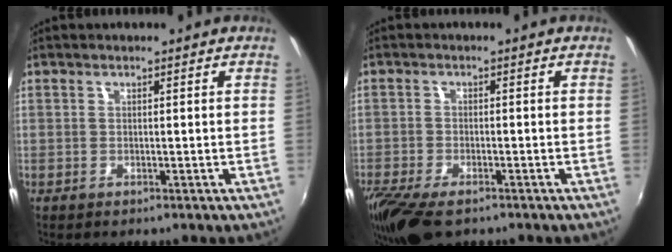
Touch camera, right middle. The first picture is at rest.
{"total": 10.3, "force": [-7.4, 3.8, 6.1], "torque": [-0.150, -0.045, -0.137]}